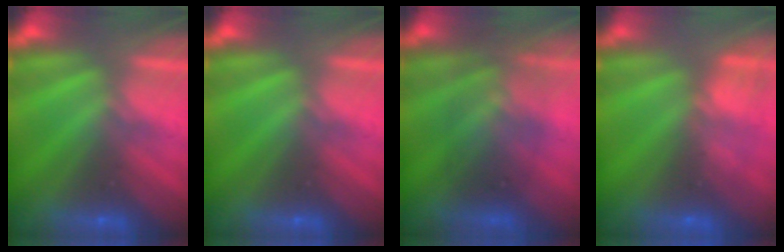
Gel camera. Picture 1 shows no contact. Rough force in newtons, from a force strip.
{"total": 0.0}
{"total": 1.6}
{"total": 7.3}